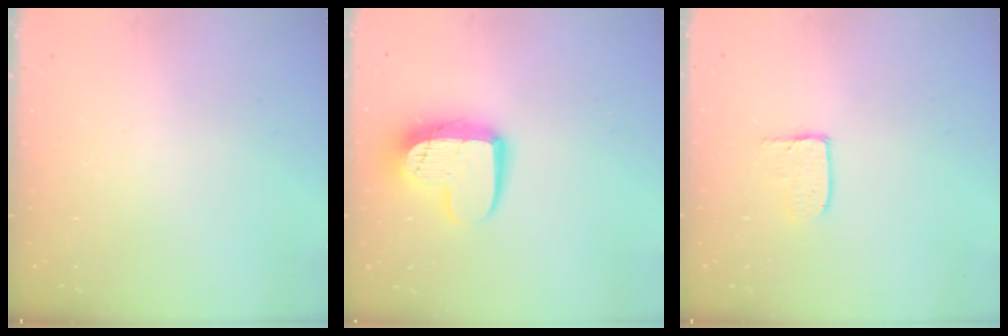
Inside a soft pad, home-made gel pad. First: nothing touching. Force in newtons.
{"total": 12.7, "press": 12.7, "slide": 1.0}
{"total": 4.0, "press": 4.0, "slide": 0.4}